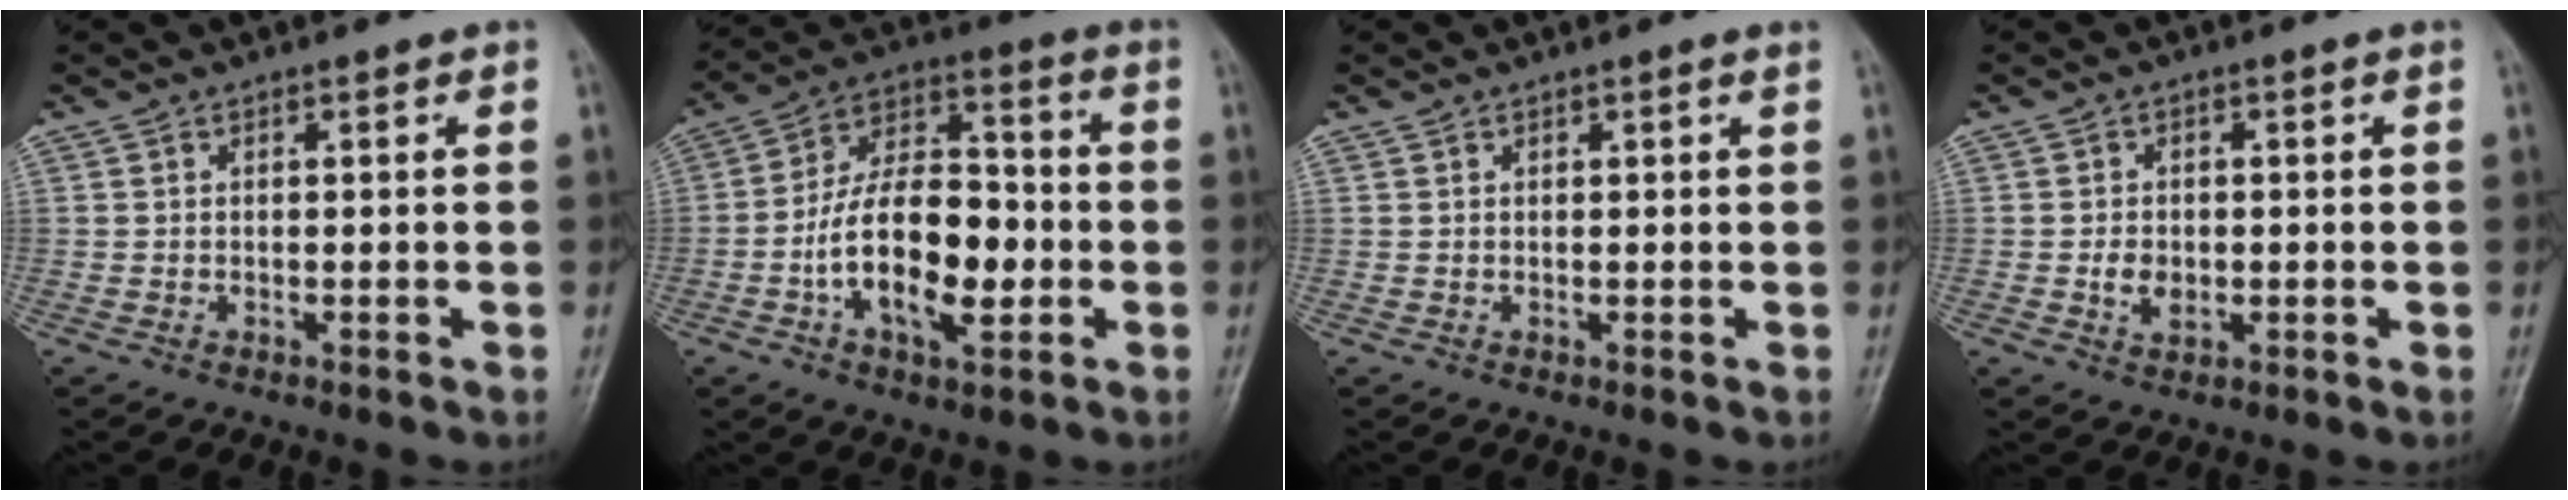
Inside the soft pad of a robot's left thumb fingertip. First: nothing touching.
{"total": 16.6, "force": [-3.5, 8.7, 13.7], "torque": [-0.226, 0.030, -0.064]}
{"total": 0.5, "force": [0.3, 0.2, 0.4], "torque": [-0.006, 0.001, 0.003]}
{"total": 3.6, "force": [-0.7, 2.7, 2.4], "torque": [-0.033, 0.001, -0.011]}